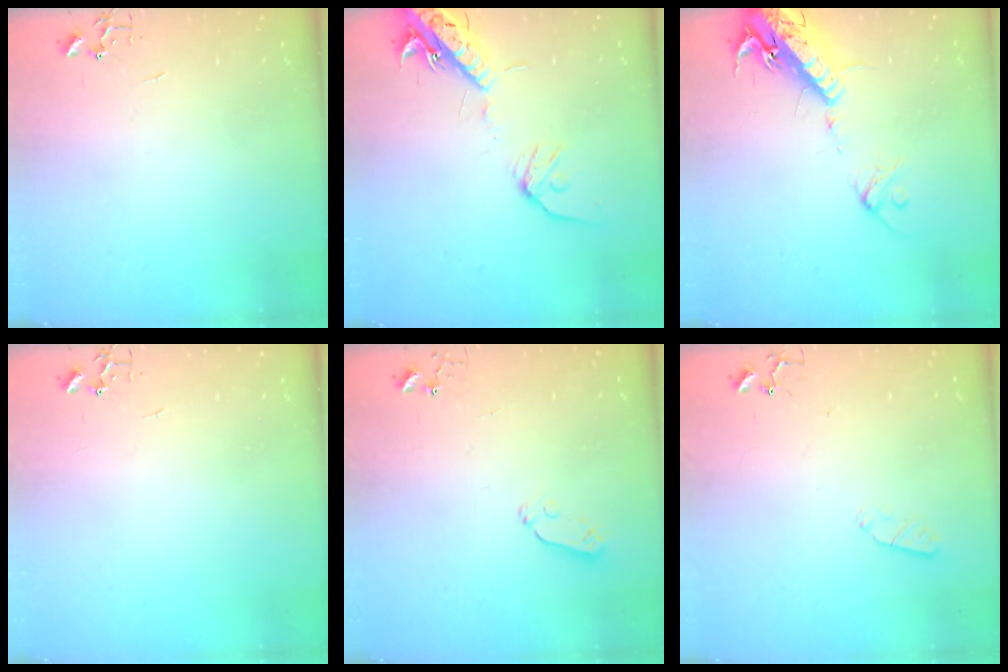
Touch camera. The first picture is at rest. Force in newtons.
{"total": 15.1, "press": 14.7, "slide": 3.3}
{"total": 17.8, "press": 17.4, "slide": 3.8}
{"total": 0.0}
{"total": 3.8, "press": 3.8, "slide": 0.6}
{"total": 2.9, "press": 2.8, "slide": 0.5}